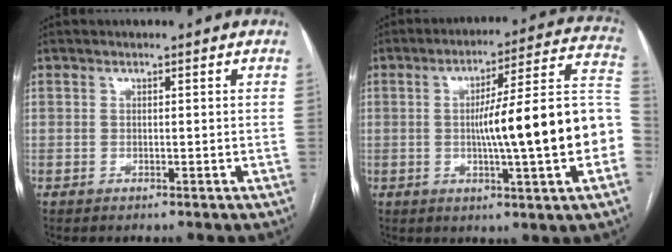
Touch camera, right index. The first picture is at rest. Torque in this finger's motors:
{"motor_torque": [1.02, -0.28, 0.56, 0.21]}